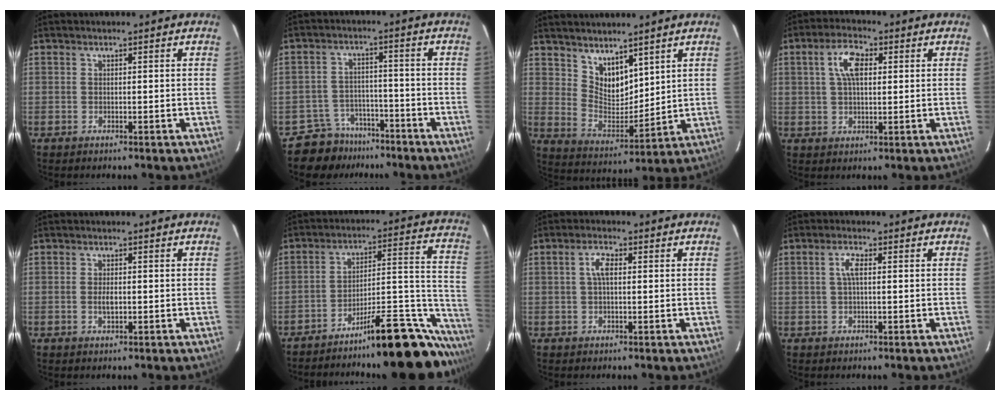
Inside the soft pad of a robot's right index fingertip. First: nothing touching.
{"total": 7.7, "force": [-6.0, 4.8, 0.0], "torque": [-0.013, 0.028, -0.091]}
{"total": 8.6, "force": [6.2, 4.6, 3.6], "torque": [-0.056, -0.002, 0.129]}
{"total": 6.3, "force": [1.8, 3.1, 5.2], "torque": [-0.097, 0.016, 0.033]}
{"total": 2.2, "force": [-0.4, 1.0, 1.9], "torque": [-0.035, -0.001, -0.006]}
{"total": 22.2, "force": [-19.3, 3.0, 10.5], "torque": [-0.102, 0.030, -0.282]}
{"total": 3.1, "force": [0.4, 1.3, 2.8], "torque": [-0.056, 0.009, 0.008]}
{"total": 2.7, "force": [0.4, 0.8, 2.6], "torque": [-0.054, 0.007, 0.006]}